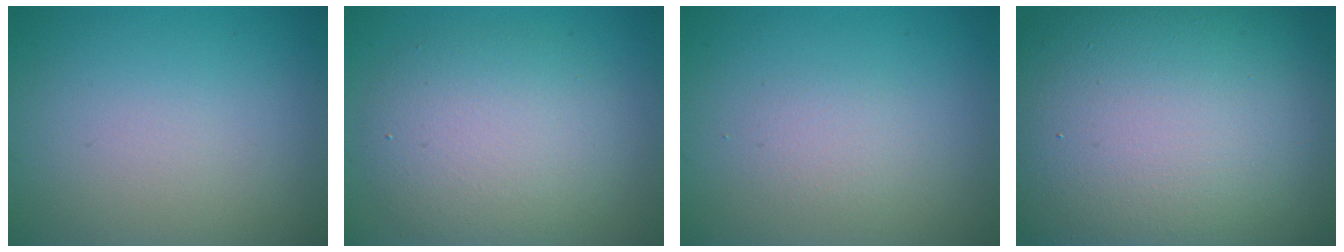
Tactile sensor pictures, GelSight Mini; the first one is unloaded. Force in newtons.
{"total": 5.9, "press": 5.9, "slide": 0.4}
{"total": 1.5, "press": 1.4, "slide": 0.1}
{"total": 20.8, "press": 20.8, "slide": 0.9}